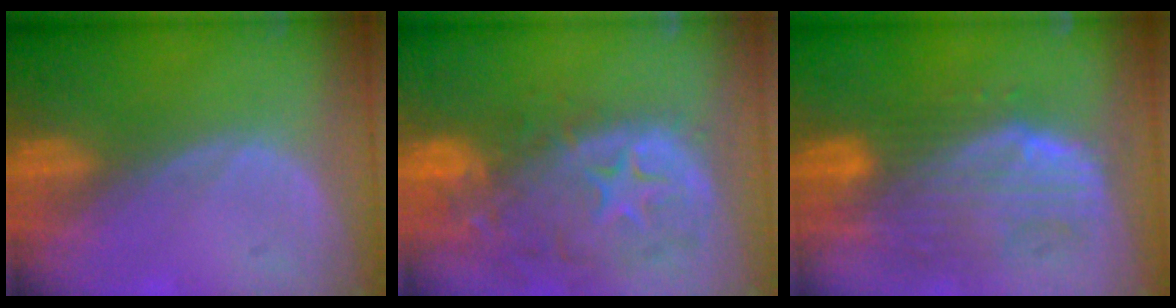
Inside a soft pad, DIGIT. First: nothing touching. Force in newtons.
{"total": 13.9, "press": 11.2, "slide": 8.3}
{"total": 10.6, "press": 9.1, "slide": 5.4}